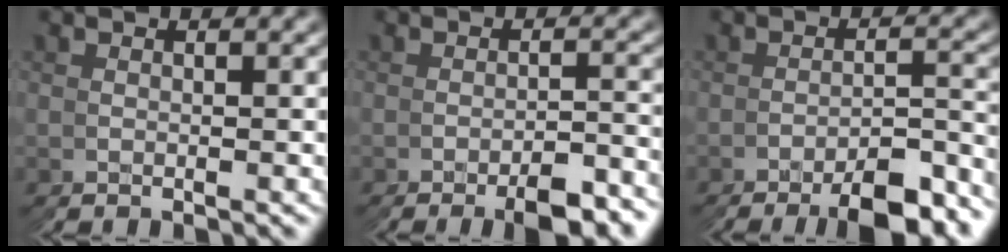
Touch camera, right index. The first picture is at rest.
{"total": 3.8, "force": [-3.6, -0.2, 1.3], "torque": [-0.007, 0.005, -0.058]}
{"total": 6.5, "force": [-6.1, -0.1, 2.5], "torque": [-0.019, 0.000, -0.091]}